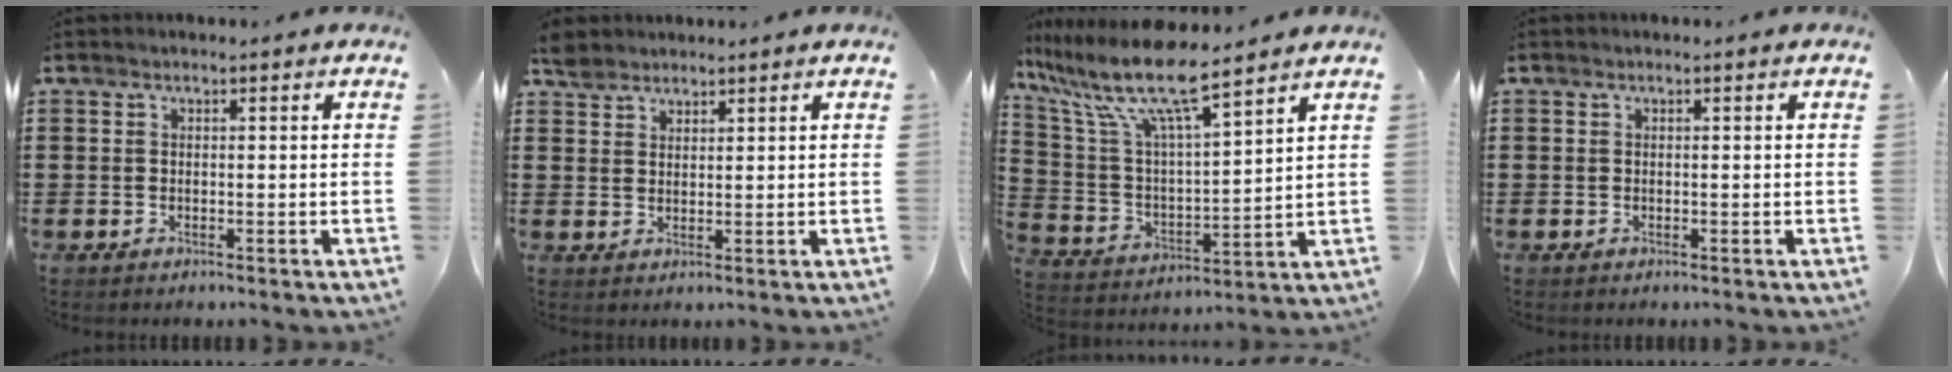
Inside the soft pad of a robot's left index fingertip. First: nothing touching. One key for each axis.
{"total": 2.8, "fx": 2.5, "fy": 1.3, "fz": 0.3, "tx": -0.014, "ty": 0.002, "tz": 0.049}
{"total": 10.8, "fx": 8.6, "fy": 1.0, "fz": 6.5, "tx": -0.166, "ty": -0.055, "tz": 0.141}
{"total": 0.0}